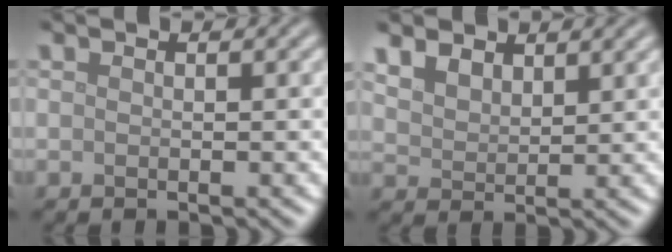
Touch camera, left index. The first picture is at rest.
{"total": 5.0, "force": [3.5, 2.8, 2.2], "torque": [-0.063, 0.008, 0.058]}